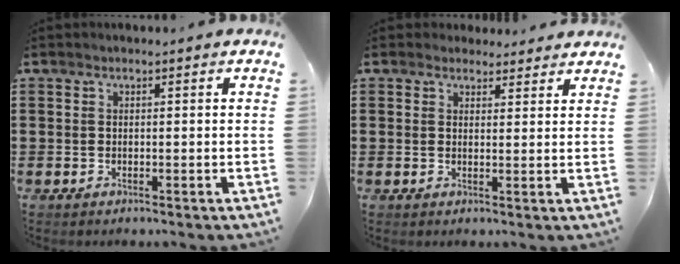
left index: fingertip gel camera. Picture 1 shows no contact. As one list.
[{"total": 2.5, "force": [2.3, 1.0, 0.1], "torque": [-0.001, -0.002, 0.043]}]